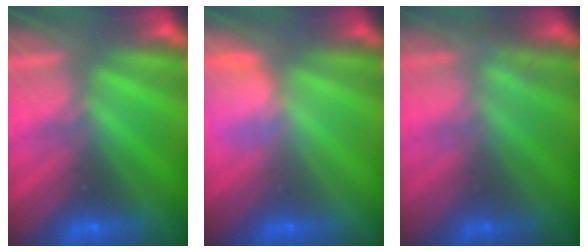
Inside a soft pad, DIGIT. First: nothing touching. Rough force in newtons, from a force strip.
{"total": 2.9}
{"total": 2.6}